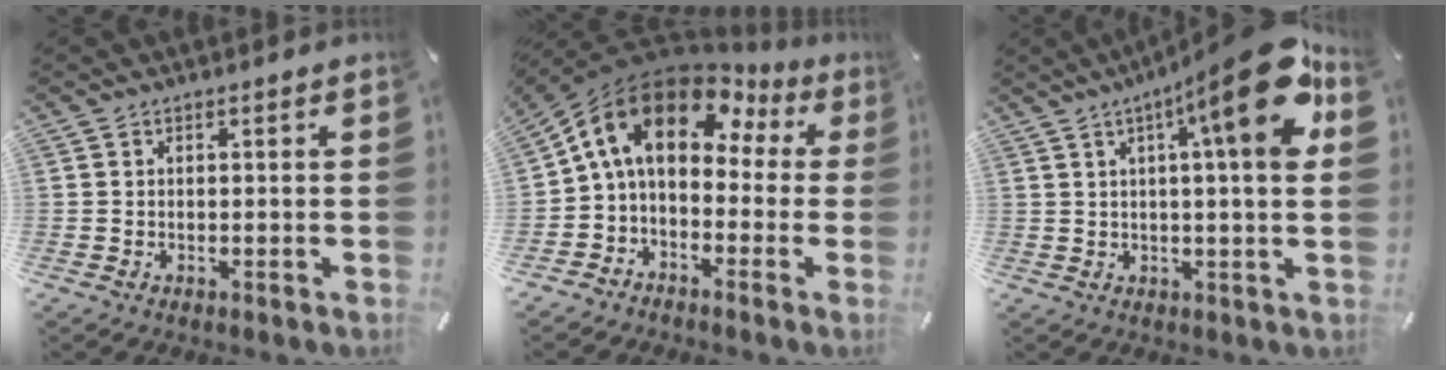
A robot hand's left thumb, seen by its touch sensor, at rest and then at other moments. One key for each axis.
{"total": 12.4, "fx": 3.9, "fy": 8.7, "fz": 8.0, "tx": -0.150, "ty": -0.008, "tz": 0.070}
{"total": 18.6, "fx": 6.8, "fy": 2.2, "fz": 17.1, "tx": -0.250, "ty": -0.042, "tz": 0.086}